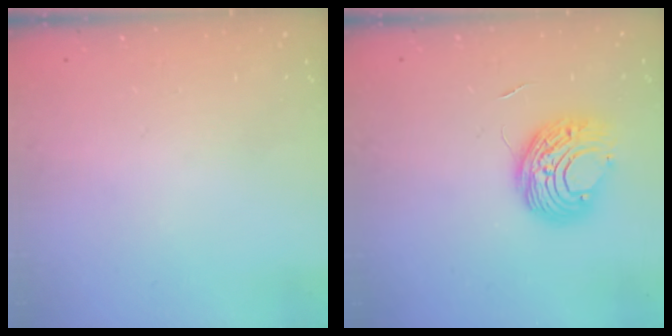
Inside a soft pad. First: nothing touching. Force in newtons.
{"total": 8.8, "press": 8.8, "slide": 0.6}